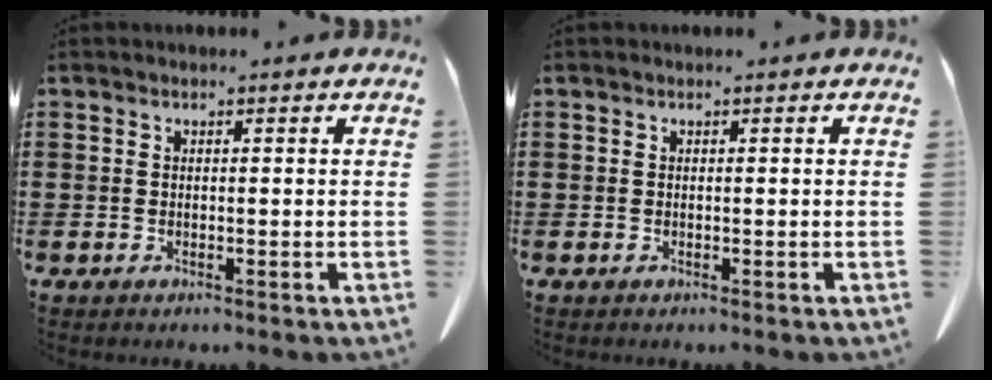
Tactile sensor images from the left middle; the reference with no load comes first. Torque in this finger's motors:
{"motor_torque": [-0.13, 0.10, -0.03, 0.00]}